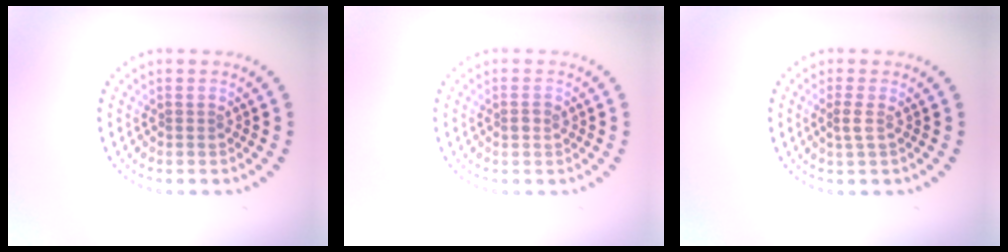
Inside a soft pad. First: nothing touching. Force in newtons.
{"total": 1.0, "press": 1.0, "slide": 0.1}
{"total": 1.0, "press": 0.9, "slide": 0.5}